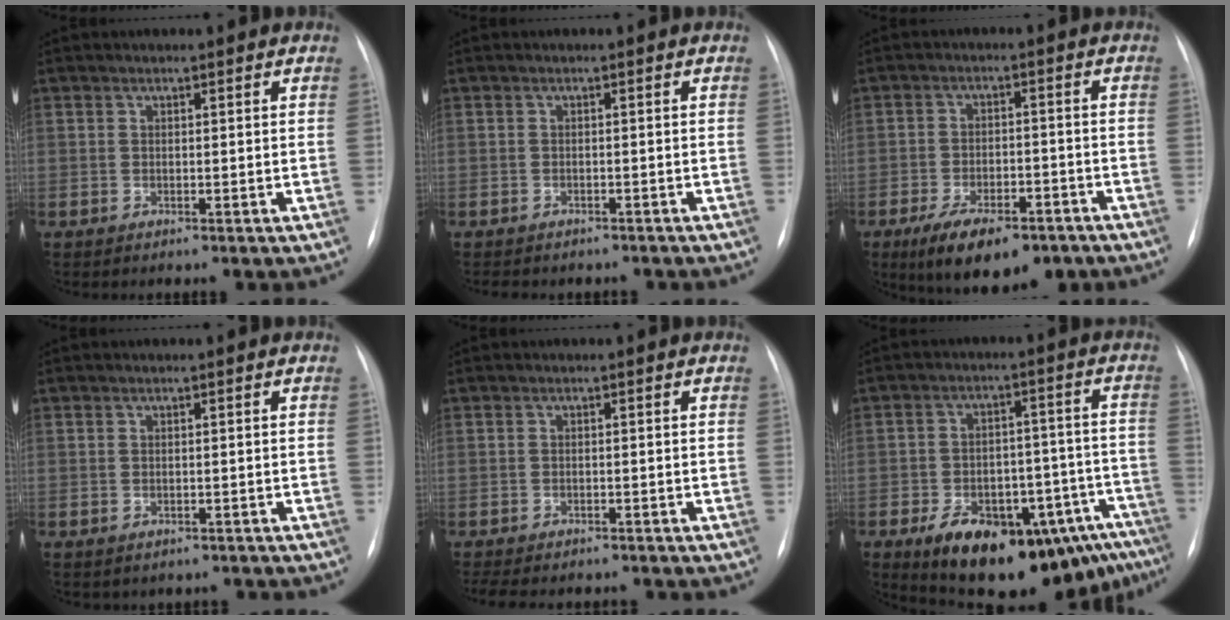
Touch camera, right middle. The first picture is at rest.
{"total": 6.6, "force": [-5.6, 2.5, 2.2], "torque": [-0.032, 0.002, -0.063]}
{"total": 12.0, "force": [-8.2, 4.9, 7.2], "torque": [-0.113, -0.006, -0.126]}
{"total": 2.5, "force": [-2.1, 1.3, 0.4], "torque": [-0.013, 0.004, -0.021]}
{"total": 10.5, "force": [-9.2, 3.0, 4.0], "torque": [-0.073, -0.007, -0.116]}
{"total": 21.1, "force": [-13.5, 8.3, 14.0], "torque": [-0.129, 0.032, -0.178]}